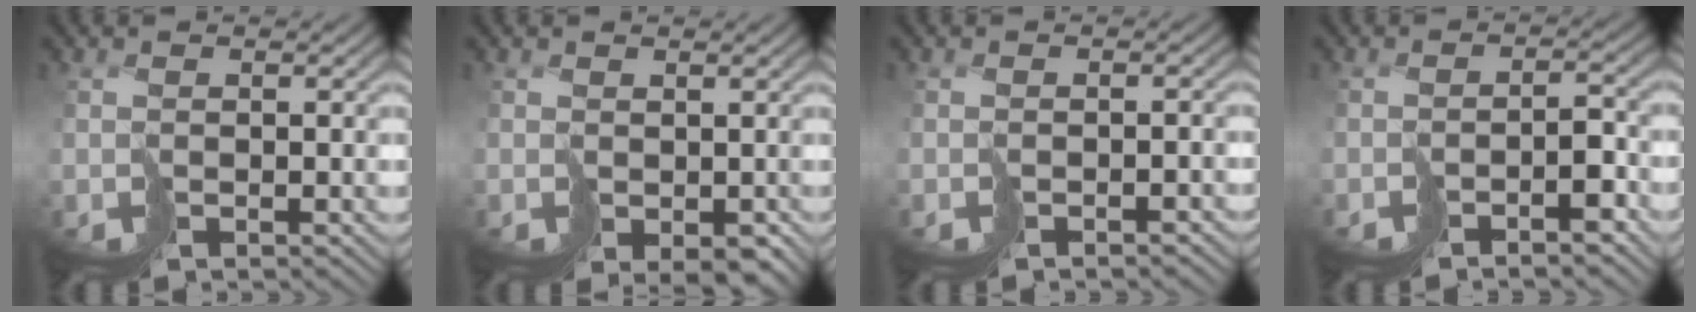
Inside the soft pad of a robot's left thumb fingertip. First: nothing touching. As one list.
[{"total": 2.5, "force": [-0.1, 1.8, 1.6], "torque": [-0.034, -0.007, 0.005]}, {"total": 2.1, "force": [-1.8, 0.8, 0.9], "torque": [-0.001, -0.002, -0.027]}, {"total": 3.0, "force": [-2.5, 0.6, 1.6], "torque": [-0.008, 0.007, -0.043]}]